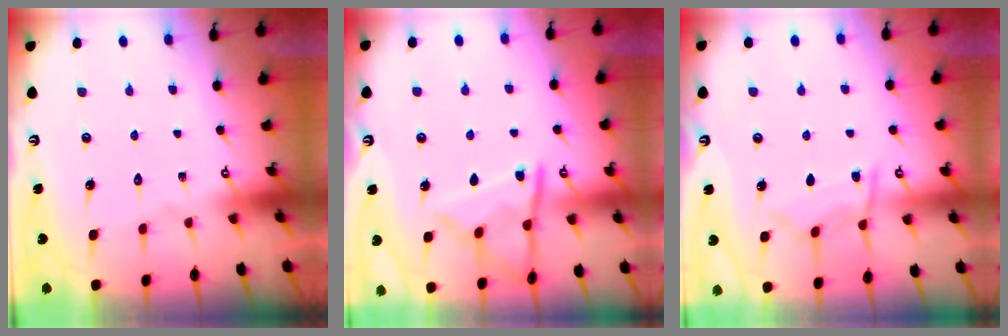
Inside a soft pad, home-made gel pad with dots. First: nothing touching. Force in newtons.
{"total": 11.6, "press": 11.5, "slide": 1.1}
{"total": 8.9, "press": 8.9, "slide": 0.8}